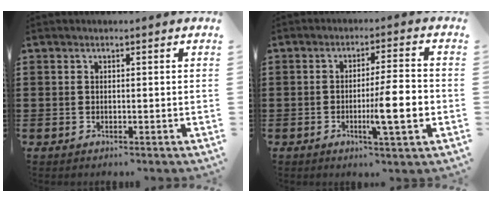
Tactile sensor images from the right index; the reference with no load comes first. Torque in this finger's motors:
{"motor_torque": [1.78, -0.36, 0.74, 0.17]}